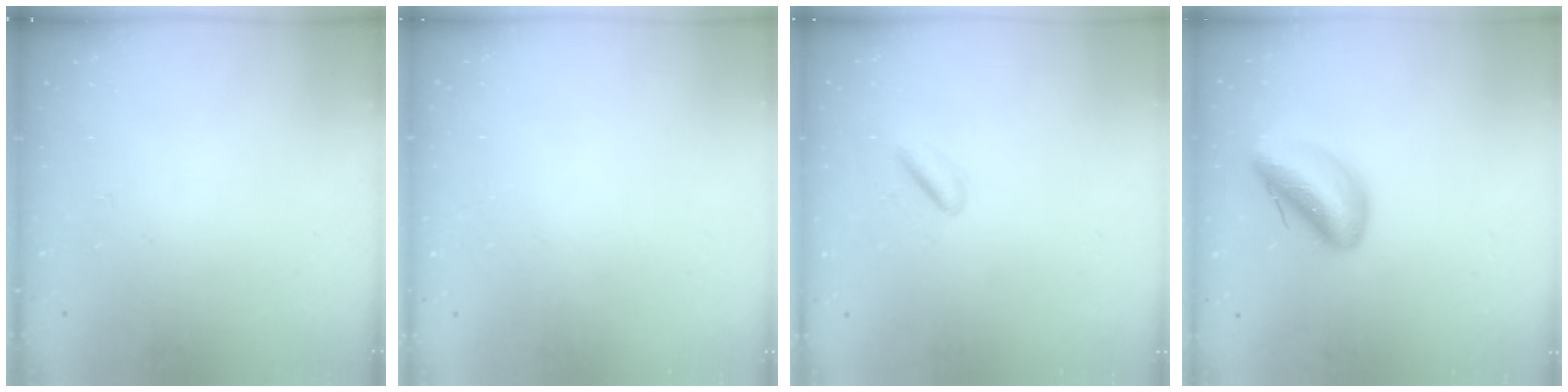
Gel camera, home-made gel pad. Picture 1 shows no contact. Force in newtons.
{"total": 2.2, "press": 2.2, "slide": 0.1}
{"total": 2.4, "press": 2.2, "slide": 0.8}
{"total": 10.2, "press": 10.1, "slide": 1.6}